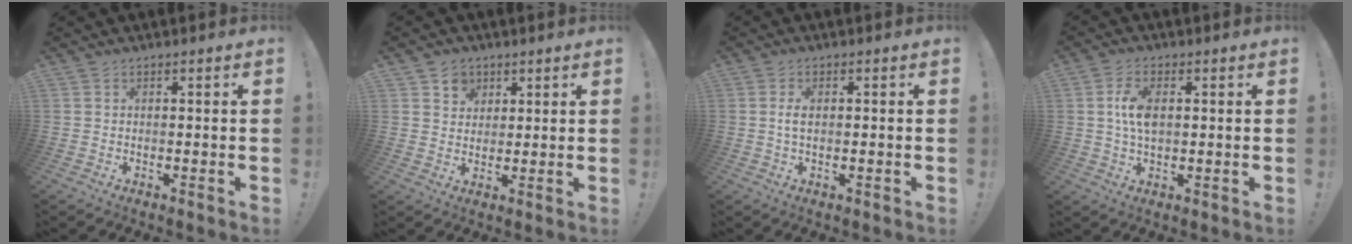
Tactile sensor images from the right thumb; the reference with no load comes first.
{"total": 5.2, "force": [2.8, 4.2, 0.8], "torque": [0.005, -0.020, 0.049]}
{"total": 2.7, "force": [-0.1, 1.2, 2.5], "torque": [-0.044, 0.005, -0.003]}
{"total": 7.2, "force": [0.9, 4.0, 5.9], "torque": [-0.115, 0.003, 0.013]}